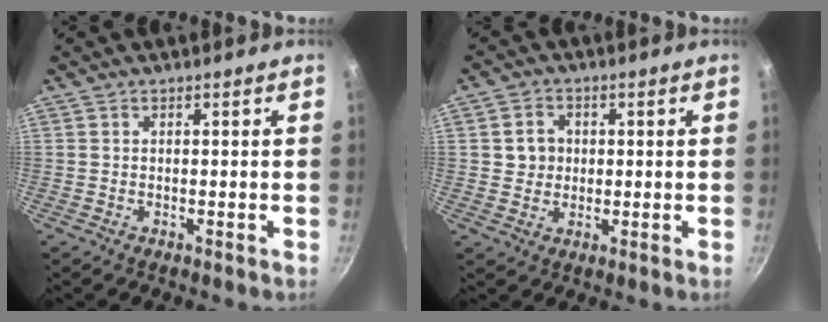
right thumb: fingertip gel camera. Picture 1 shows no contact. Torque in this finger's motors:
{"motor_torque": [-0.34, 0.37, -0.18, -0.12, 0.00]}